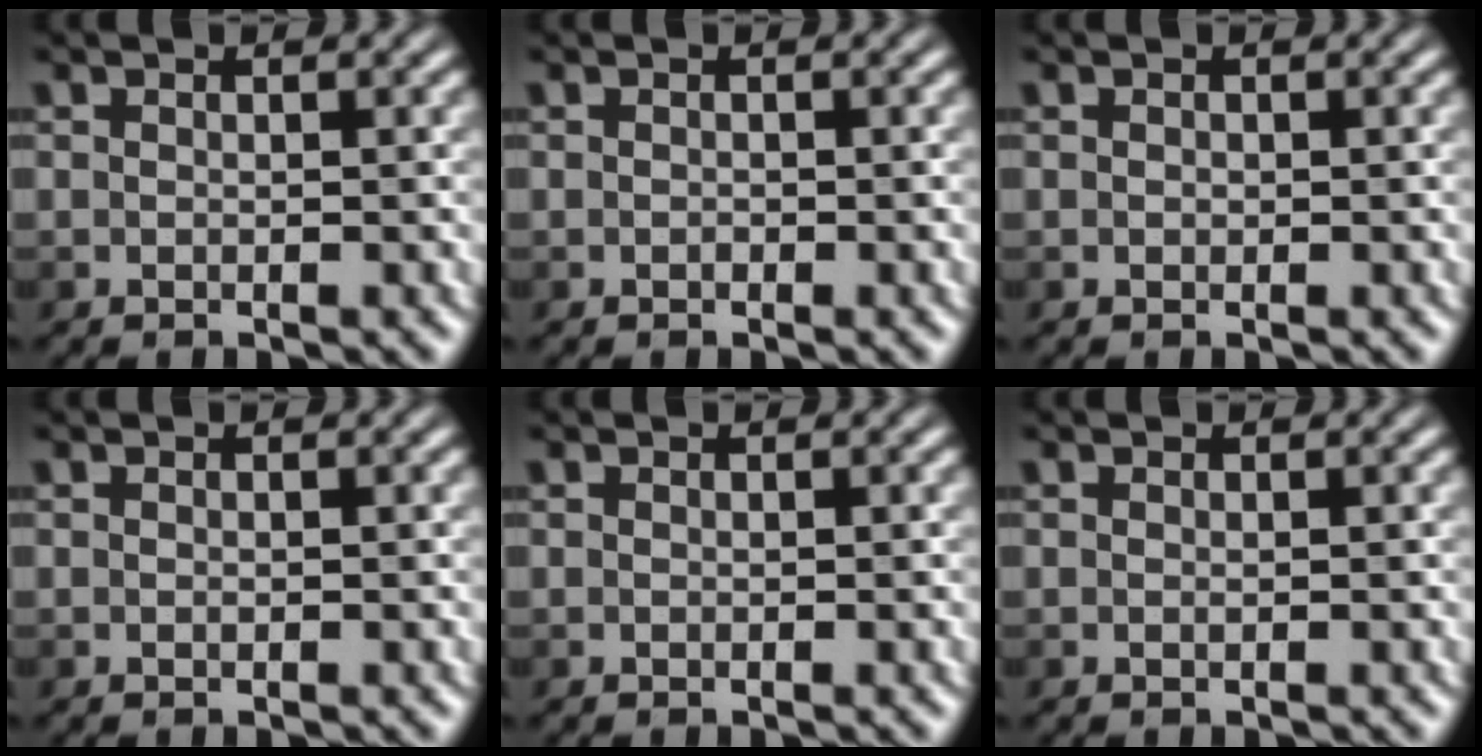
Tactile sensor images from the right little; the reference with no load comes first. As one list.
[{"total": 0.0}, {"total": 0.0}, {"total": 0.0}, {"total": 0.0}, {"total": 0.0}]